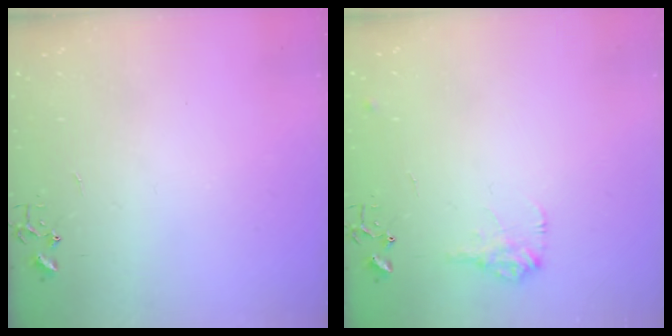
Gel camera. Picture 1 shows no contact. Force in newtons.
{"total": 9.5, "press": 9.5, "slide": 0.4}